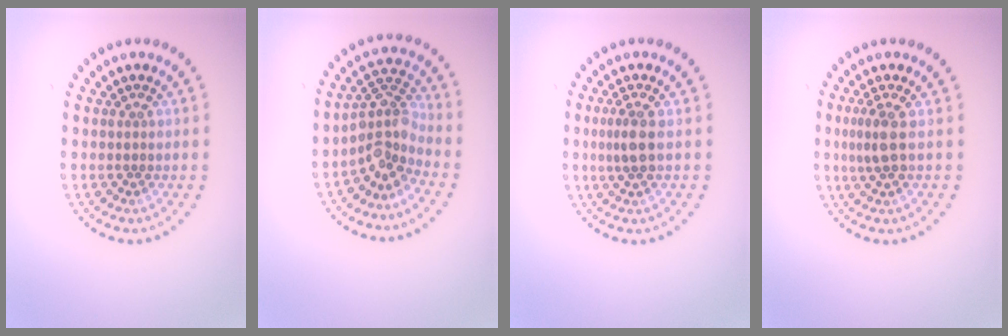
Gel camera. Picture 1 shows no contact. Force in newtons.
{"total": 3.6, "press": 2.6, "slide": 2.5}
{"total": 2.1, "press": 1.7, "slide": 1.2}
{"total": 2.0, "press": 1.6, "slide": 1.1}